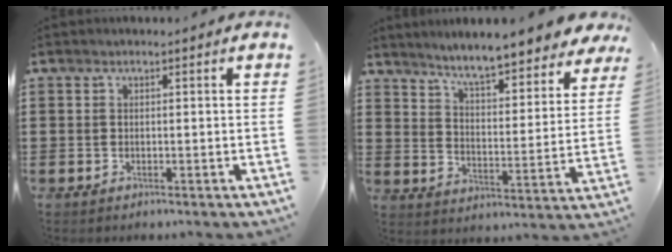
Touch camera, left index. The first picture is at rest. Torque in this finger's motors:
{"motor_torque": [1.86, -0.28, 1.05, 0.21]}